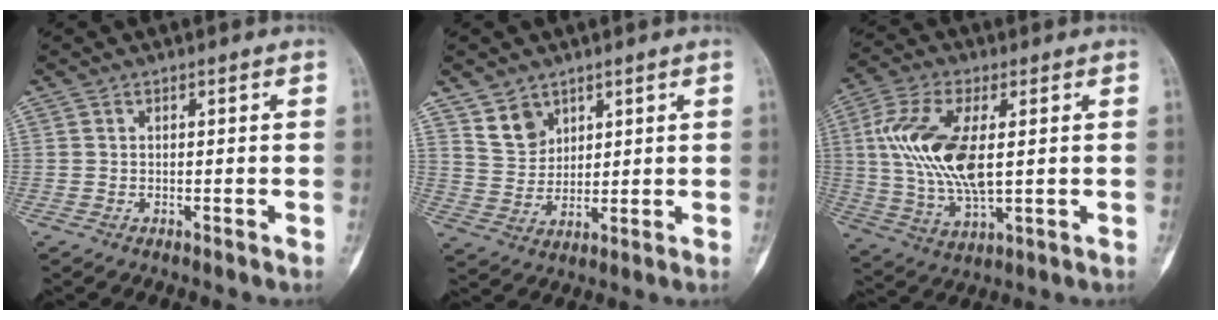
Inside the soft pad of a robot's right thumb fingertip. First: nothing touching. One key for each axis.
{"total": 5.7, "fx": 3.8, "fy": 3.9, "fz": 1.5, "tx": -0.008, "ty": -0.029, "tz": 0.081}
{"total": 15.7, "fx": 2.0, "fy": 7.0, "fz": 13.9, "tx": -0.292, "ty": -0.009, "tz": 0.042}